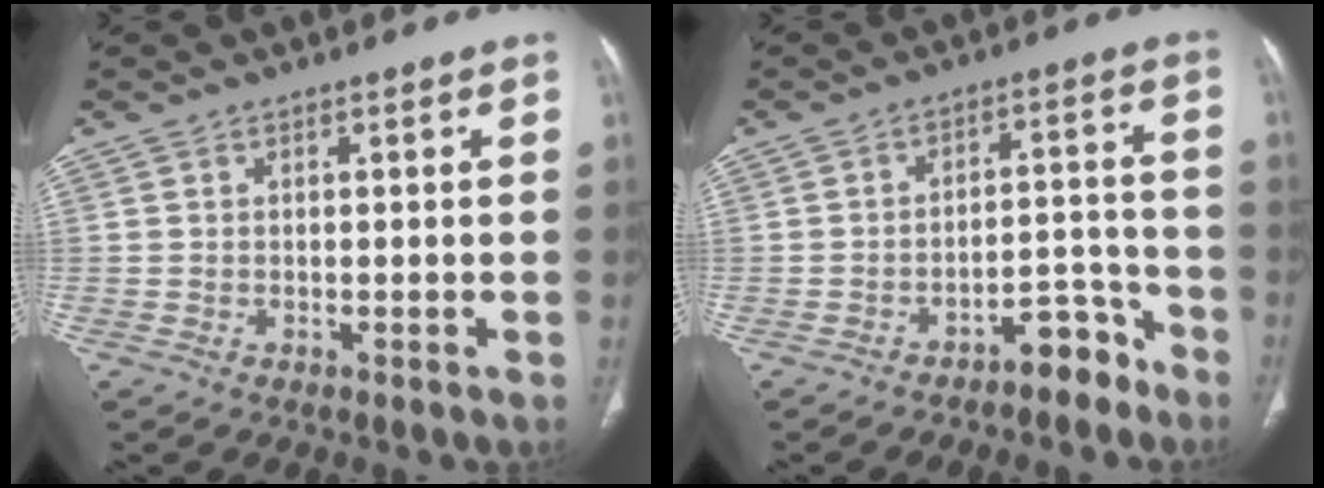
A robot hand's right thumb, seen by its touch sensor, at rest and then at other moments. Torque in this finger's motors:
{"motor_torque": [0.79, -0.03, 0.78, -0.68, 0.00]}